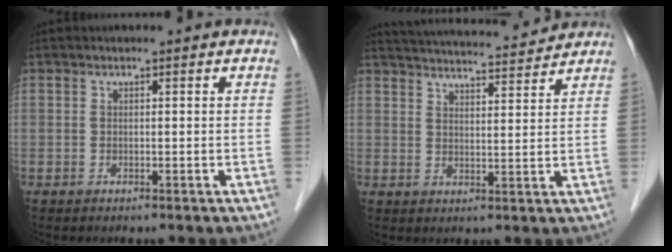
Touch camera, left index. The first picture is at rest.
{"total": 14.5, "force": [13.8, 1.3, 4.3], "torque": [-0.073, 0.020, 0.198]}